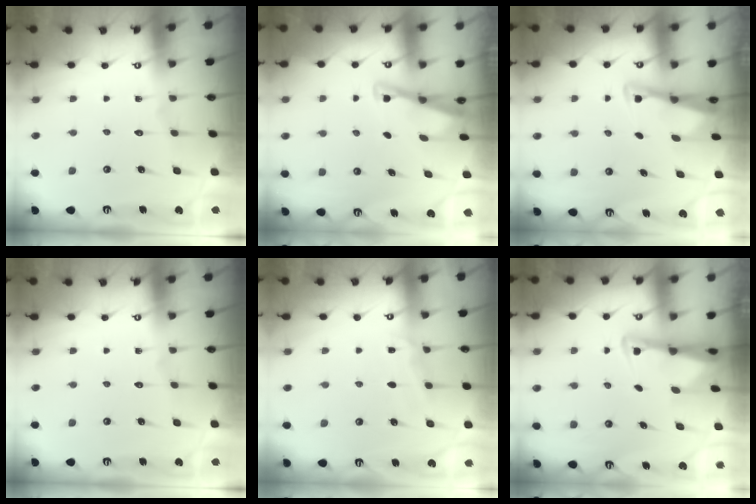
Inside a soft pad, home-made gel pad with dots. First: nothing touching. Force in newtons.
{"total": 2.9, "press": 2.9, "slide": 0.4}
{"total": 2.9, "press": 2.9, "slide": 0.3}
{"total": 0.0}
{"total": 4.9, "press": 4.9, "slide": 0.6}
{"total": 2.7, "press": 2.6, "slide": 0.6}